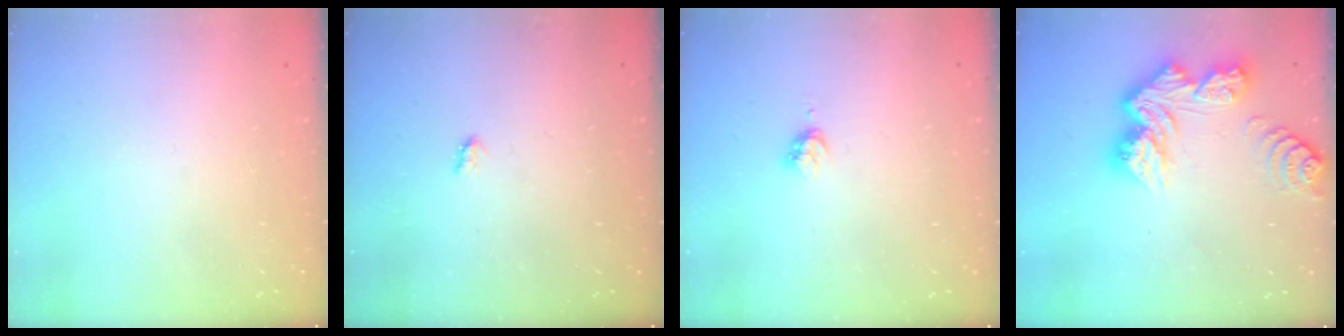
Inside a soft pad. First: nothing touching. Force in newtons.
{"total": 1.9, "press": 1.9, "slide": 0.3}
{"total": 2.9, "press": 2.8, "slide": 0.4}
{"total": 14.2, "press": 14.1, "slide": 1.6}